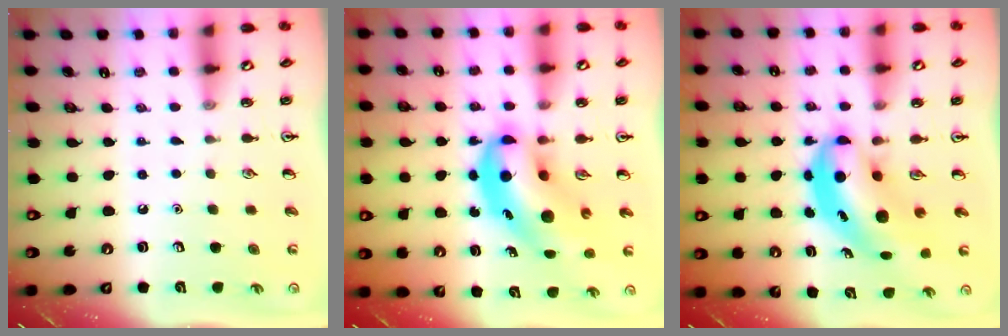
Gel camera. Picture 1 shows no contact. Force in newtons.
{"total": 10.6, "press": 10.2, "slide": 2.9}
{"total": 7.3, "press": 7.2, "slide": 1.5}